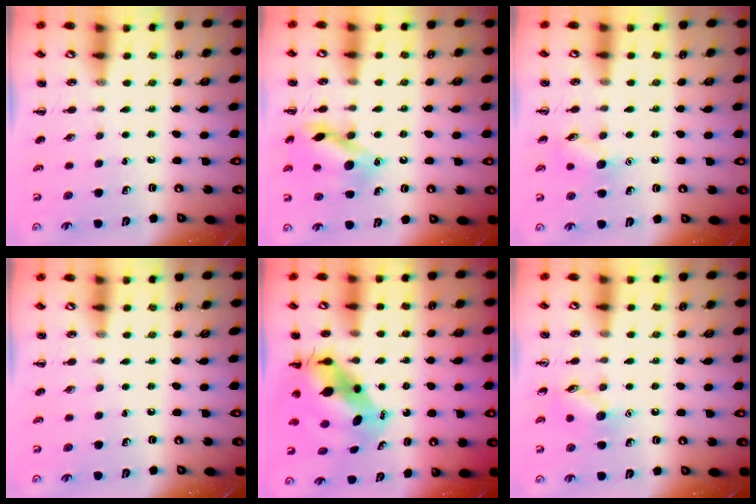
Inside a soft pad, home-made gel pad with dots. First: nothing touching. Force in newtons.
{"total": 14.4, "press": 14.3, "slide": 1.4}
{"total": 8.1, "press": 8.1, "slide": 0.5}
{"total": 0.0}
{"total": 7.9, "press": 7.6, "slide": 2.3}
{"total": 8.1, "press": 8.1, "slide": 0.7}